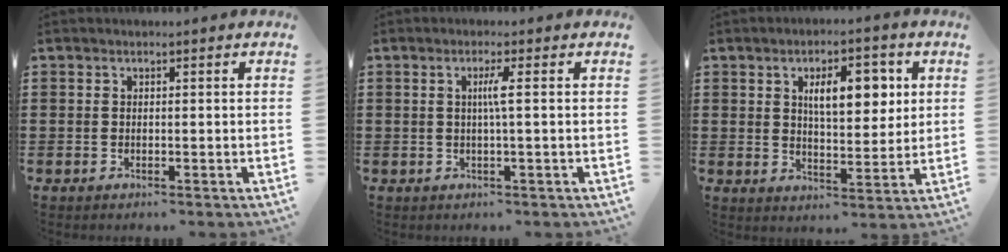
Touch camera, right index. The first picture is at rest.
{"total": 2.5, "force": [0.2, -0.4, 2.4], "torque": [-0.047, -0.004, -0.001]}
{"total": 7.9, "force": [2.8, 3.5, 6.5], "torque": [-0.096, -0.005, 0.038]}